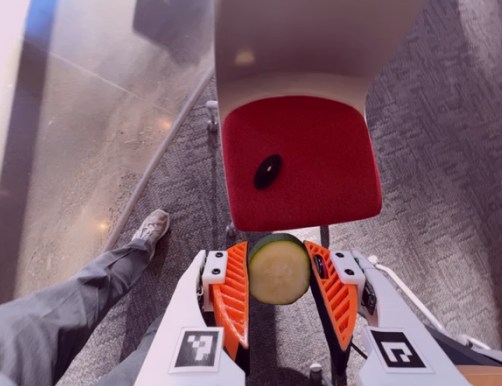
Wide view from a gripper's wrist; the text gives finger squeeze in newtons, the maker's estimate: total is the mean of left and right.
{"total": 11.2, "left": 11.5, "right": 10.9}